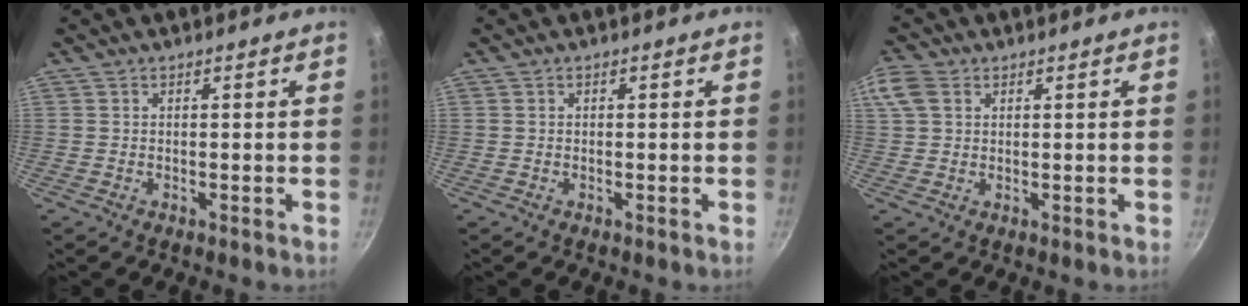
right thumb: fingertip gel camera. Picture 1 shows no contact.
{"total": 0.0}
{"total": 5.1, "force": [2.0, 3.6, 3.0], "torque": [-0.061, 0.007, 0.037]}